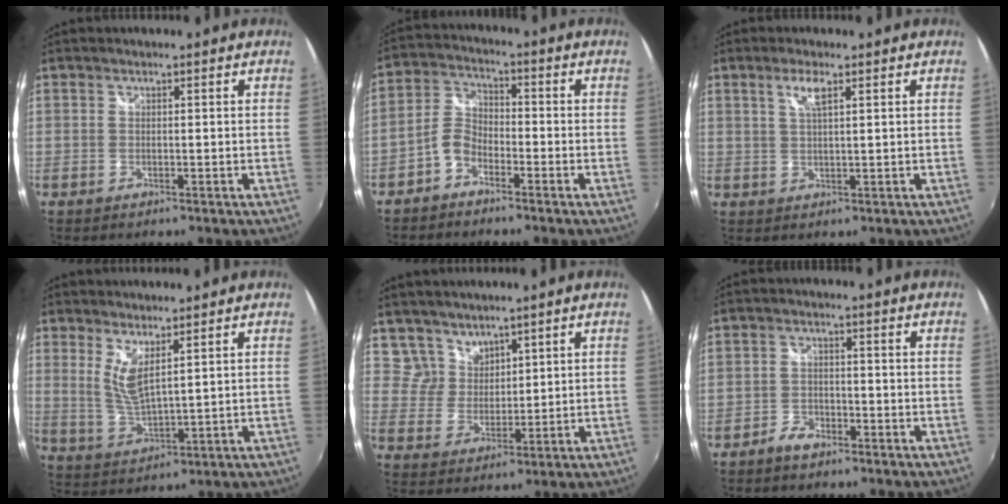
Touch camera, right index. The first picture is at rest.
{"total": 5.0, "force": [-3.3, 2.8, 2.5], "torque": [-0.061, 0.016, -0.072]}
{"total": 3.2, "force": [1.6, 0.7, 2.7], "torque": [-0.052, 0.003, 0.031]}
{"total": 5.7, "force": [3.1, 1.4, 4.6], "torque": [-0.093, -0.015, 0.062]}
{"total": 5.4, "force": [4.3, 3.2, -0.1], "torque": [0.011, 0.012, 0.089]}
{"total": 3.4, "force": [-2.7, 1.7, 1.2], "torque": [-0.037, 0.005, -0.051]}